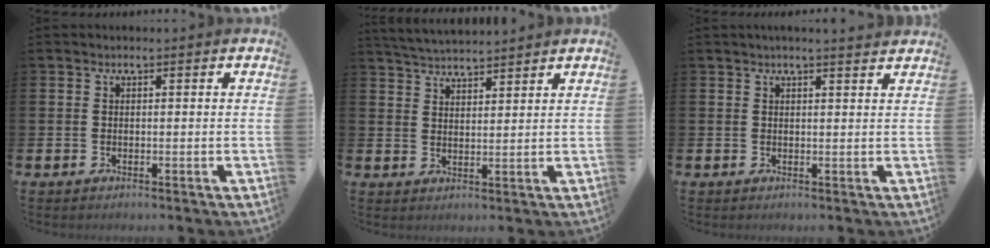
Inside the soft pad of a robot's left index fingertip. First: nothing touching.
{"total": 3.8, "force": [3.8, 0.1, 0.2], "torque": [-0.013, -0.020, 0.069]}
{"total": 1.6, "force": [1.5, -0.1, 0.5], "torque": [-0.002, -0.008, 0.025]}